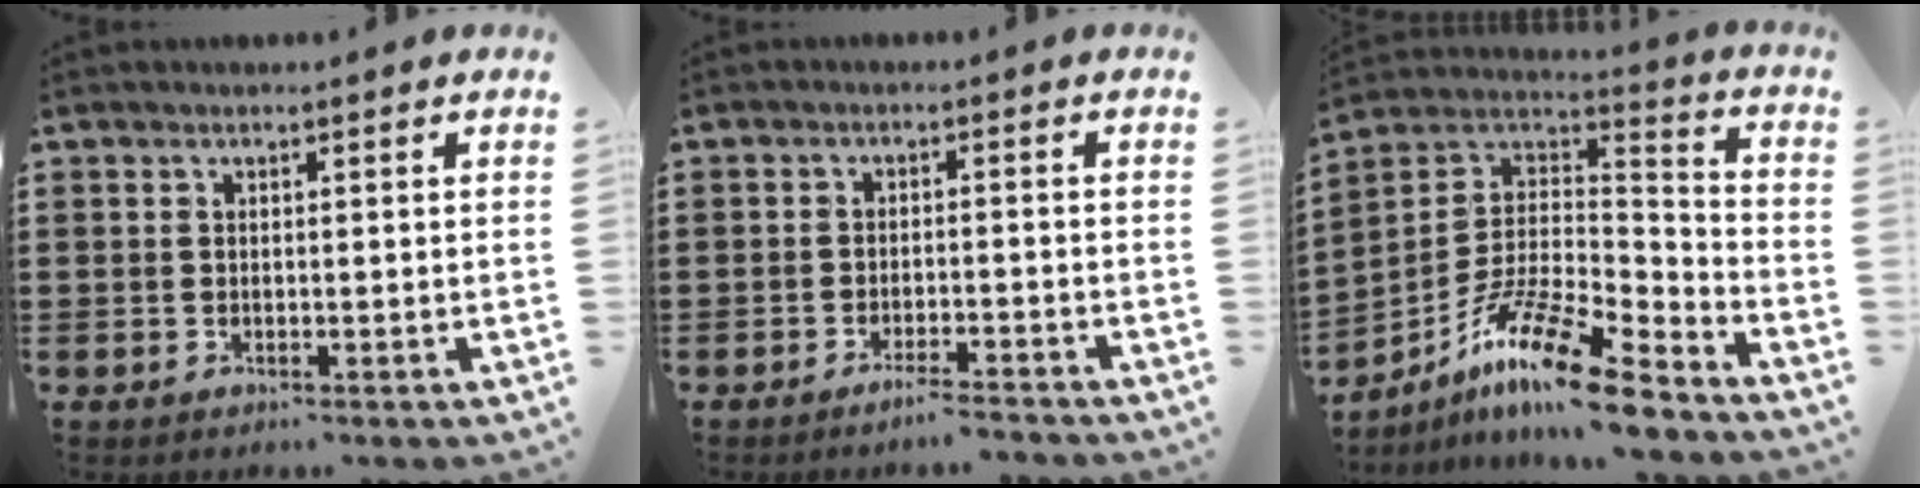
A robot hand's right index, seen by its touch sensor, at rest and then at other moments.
{"total": 2.8, "force": [-2.5, 0.0, 1.2], "torque": [-0.021, 0.002, -0.049]}
{"total": 13.7, "force": [-10.2, 2.1, 8.9], "torque": [-0.173, 0.016, -0.197]}